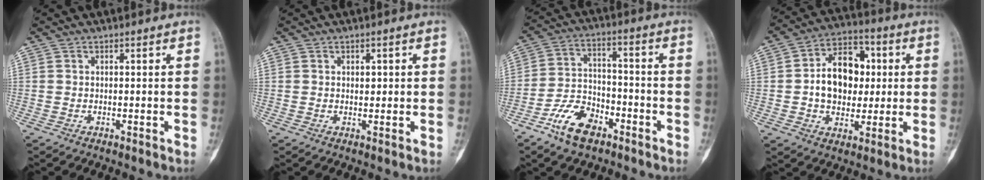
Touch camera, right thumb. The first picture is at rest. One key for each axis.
{"total": 1.5, "fx": 0.4, "fy": 1.0, "fz": 1.0, "tx": -0.004, "ty": -0.001, "tz": 0.005}
{"total": 10.4, "fx": -6.5, "fy": 5.7, "fz": 5.9, "tx": -0.097, "ty": 0.044, "tz": -0.124}
{"total": 14.2, "fx": 0.9, "fy": 10.2, "fz": 9.8, "tx": -0.116, "ty": 0.019, "tz": 0.013}